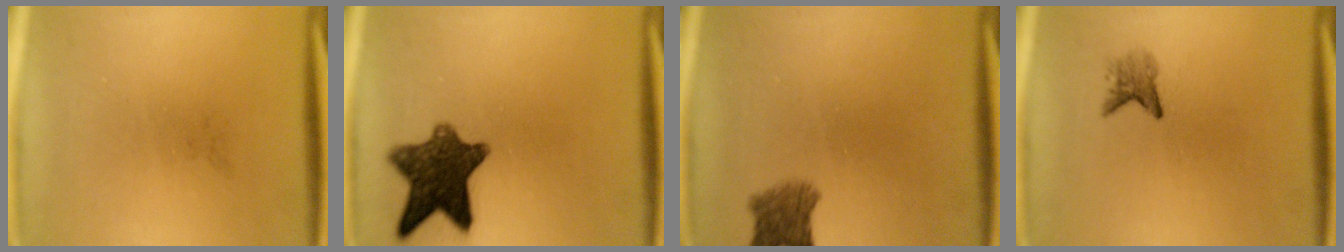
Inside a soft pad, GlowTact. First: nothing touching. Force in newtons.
{"total": 11.0}
{"total": 4.1}
{"total": 2.0}